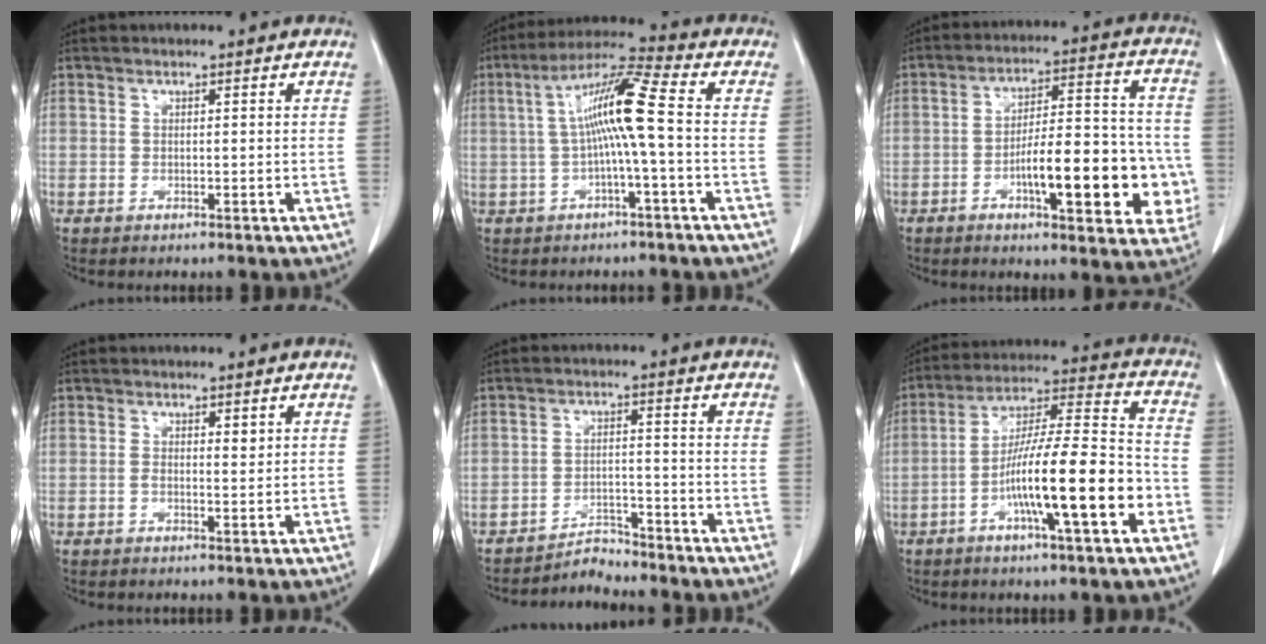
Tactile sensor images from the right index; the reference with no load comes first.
{"total": 9.4, "force": [-0.1, -0.5, 9.3], "torque": [-0.172, 0.025, -0.003]}
{"total": 16.5, "force": [-4.7, 4.8, 15.0], "torque": [-0.201, 0.029, -0.061]}
{"total": 1.3, "force": [0.5, 0.6, 1.1], "torque": [-0.021, 0.003, 0.010]}
{"total": 3.8, "force": [-3.7, 0.0, -0.5], "torque": [0.009, -0.008, -0.061]}
{"total": 16.6, "force": [-5.7, 1.3, 15.6], "torque": [-0.269, 0.004, -0.095]}